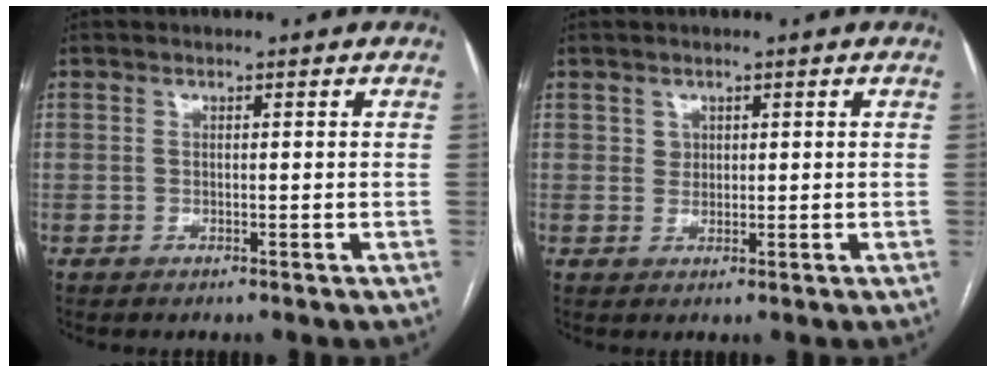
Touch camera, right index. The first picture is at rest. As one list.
[{"total": 1.4, "force": [0.6, 1.2, 0.2], "torque": [0.004, -0.001, 0.009]}]